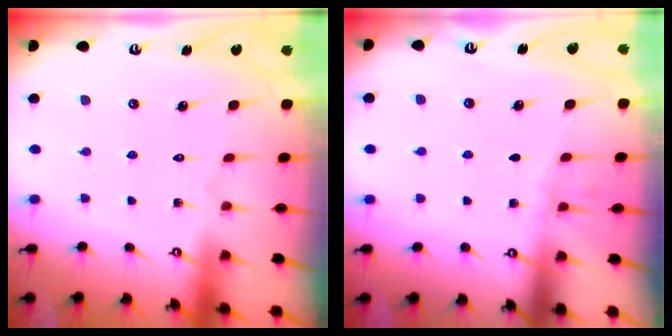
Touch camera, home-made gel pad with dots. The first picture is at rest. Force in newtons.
{"total": 1.4, "press": 1.3, "slide": 0.3}